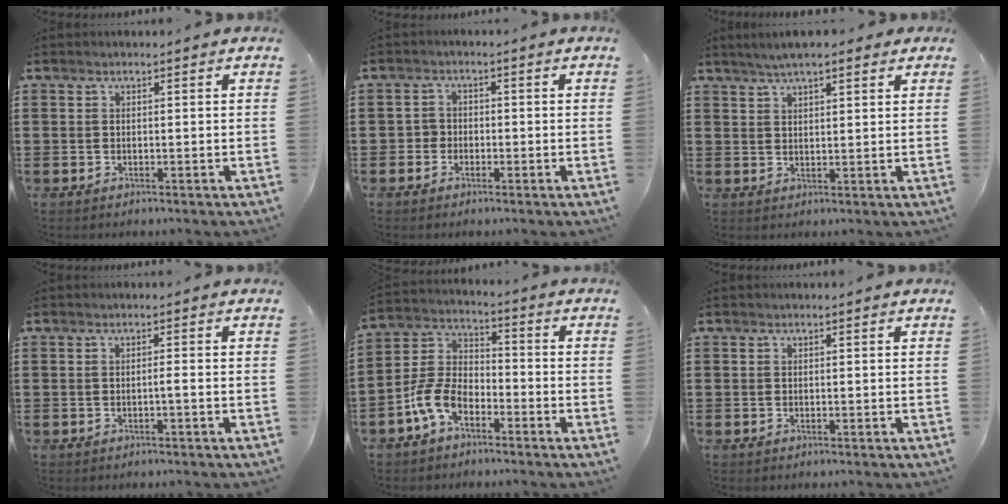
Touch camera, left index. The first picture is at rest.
{"total": 2.0, "force": [-1.0, 1.7, 0.2], "torque": [-0.012, 0.004, -0.025]}
{"total": 4.0, "force": [3.1, 0.9, 2.3], "torque": [-0.051, 0.005, 0.056]}
{"total": 1.1, "force": [-0.5, -0.2, 1.0], "torque": [-0.017, -0.003, -0.009]}
{"total": 8.0, "force": [-4.7, 4.2, 4.9], "torque": [-0.134, 0.002, -0.100]}
{"total": 0.0}